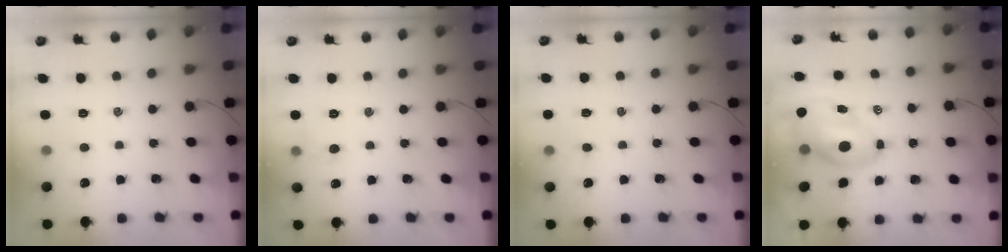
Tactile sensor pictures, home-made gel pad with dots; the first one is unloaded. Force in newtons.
{"total": 4.2, "press": 4.0, "slide": 1.3}
{"total": 2.5, "press": 2.3, "slide": 0.8}
{"total": 10.4, "press": 9.9, "slide": 3.1}